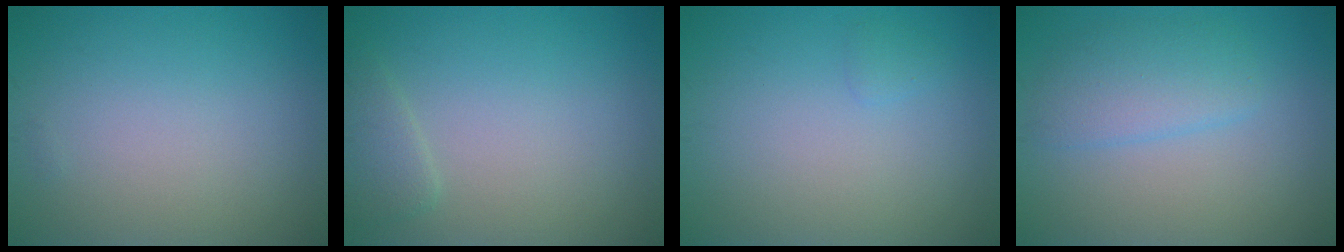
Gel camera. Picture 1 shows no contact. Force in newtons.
{"total": 1.6, "press": 1.6, "slide": 0.2}
{"total": 0.6, "press": 0.6, "slide": 0.1}
{"total": 3.1, "press": 3.1, "slide": 0.1}